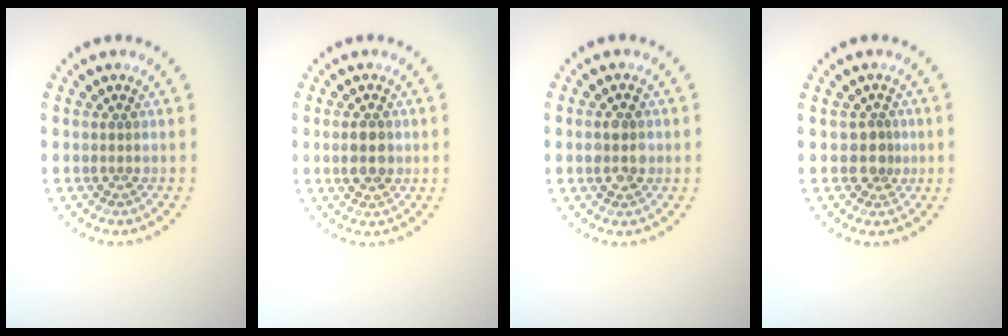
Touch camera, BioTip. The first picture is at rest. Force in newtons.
{"total": 2.7, "press": 2.7, "slide": 0.1}
{"total": 2.7, "press": 2.7, "slide": 0.1}
{"total": 1.8, "press": 1.5, "slide": 1.1}